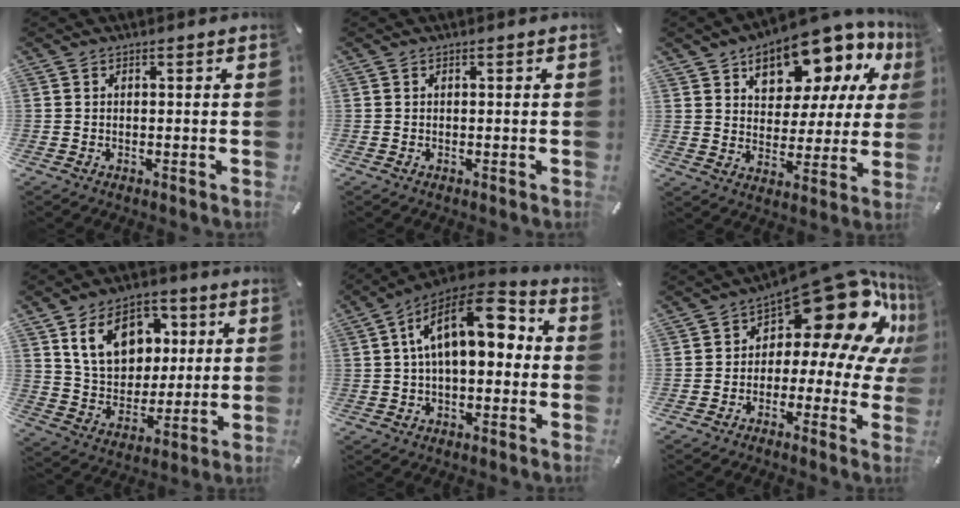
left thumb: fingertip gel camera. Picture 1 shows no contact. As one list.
[{"total": 0.0}, {"total": 14.8, "force": [10.6, 7.8, 6.8], "torque": [-0.104, -0.084, 0.181]}, {"total": 14.7, "force": [5.9, 11.3, 7.5], "torque": [-0.133, -0.004, 0.115]}, {"total": 15.8, "force": [4.1, 8.5, 12.6], "torque": [-0.213, -0.017, 0.068]}, {"total": 20.9, "force": [9.9, 10.1, 15.3], "torque": [-0.199, -0.077, 0.164]}]